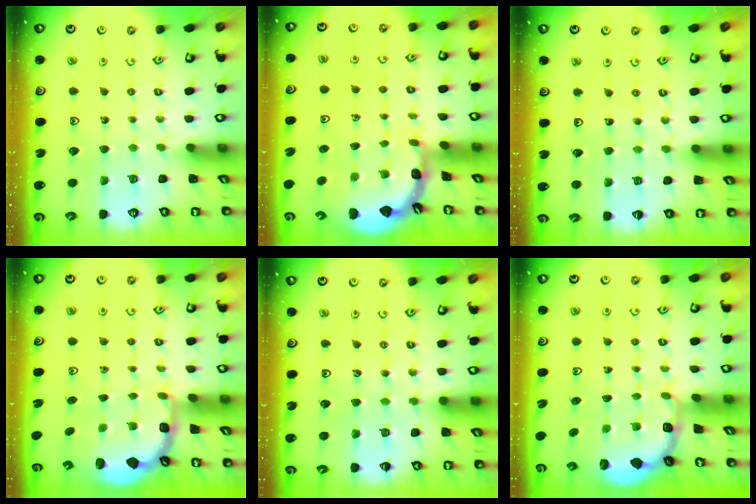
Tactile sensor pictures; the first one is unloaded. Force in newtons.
{"total": 1.6, "press": 1.6, "slide": 0.1}
{"total": 3.5, "press": 3.5, "slide": 0.3}
{"total": 2.7, "press": 2.1, "slide": 1.7}
{"total": 5.5, "press": 5.2, "slide": 1.8}
{"total": 1.8, "press": 1.6, "slide": 0.7}